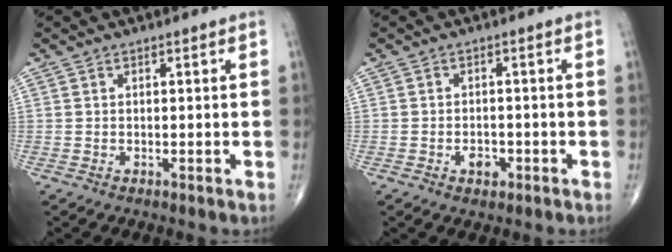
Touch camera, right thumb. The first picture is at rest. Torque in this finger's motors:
{"motor_torque": [0.38, 0.25, 0.09, -0.22, 0.02]}